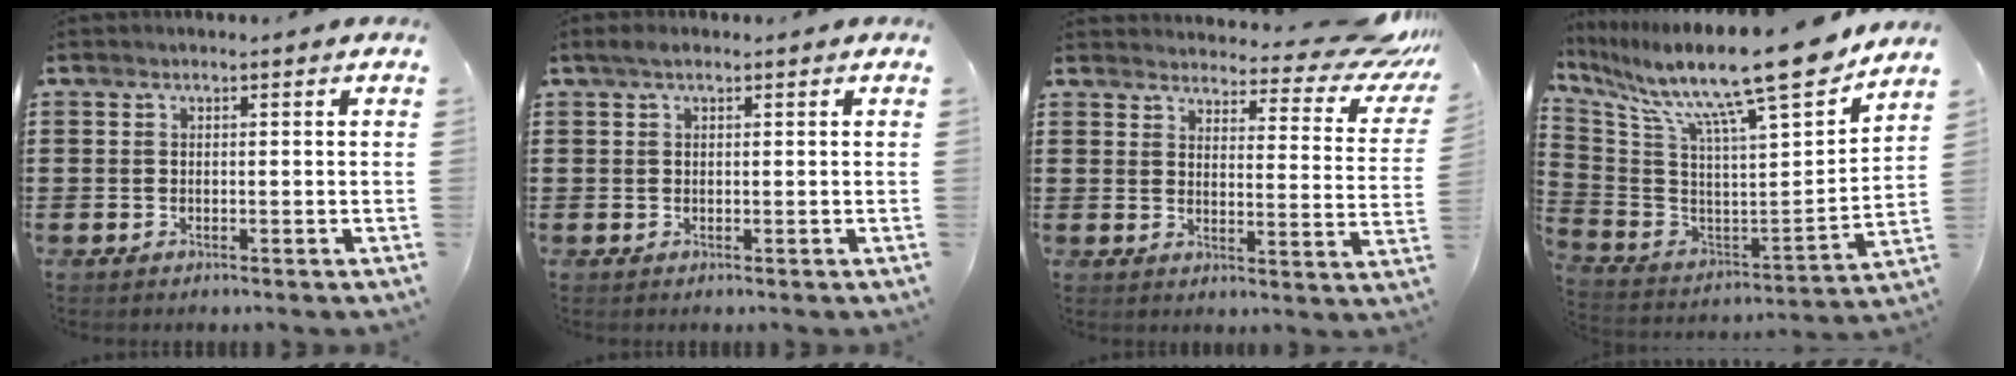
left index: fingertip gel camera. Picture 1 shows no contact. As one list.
[{"total": 1.1, "force": [0.6, 0.4, 0.8], "torque": [-0.016, 0.004, 0.009]}, {"total": 5.9, "force": [5.4, 1.0, 2.2], "torque": [-0.038, -0.047, 0.087]}, {"total": 15.5, "force": [12.9, -0.6, 8.6], "torque": [-0.171, -0.106, 0.199]}]